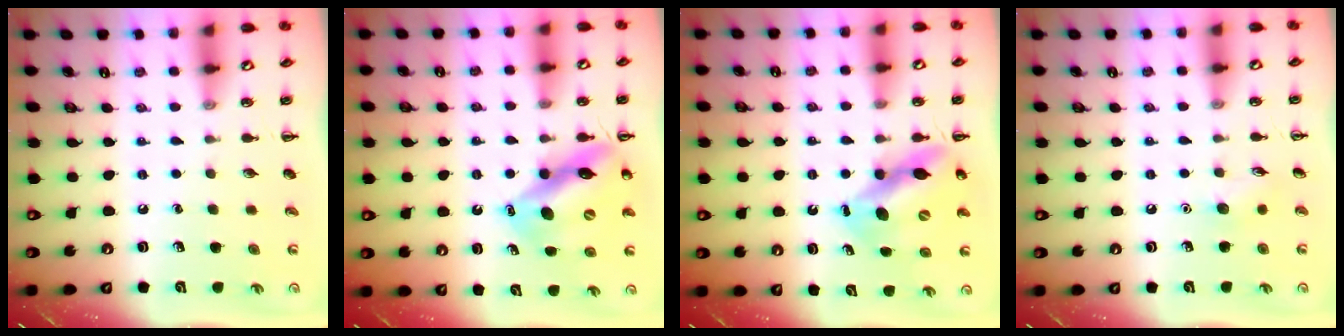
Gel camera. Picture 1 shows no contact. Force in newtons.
{"total": 13.3, "press": 12.7, "slide": 4.0}
{"total": 11.4, "press": 11.0, "slide": 3.0}
{"total": 6.2, "press": 6.1, "slide": 1.4}